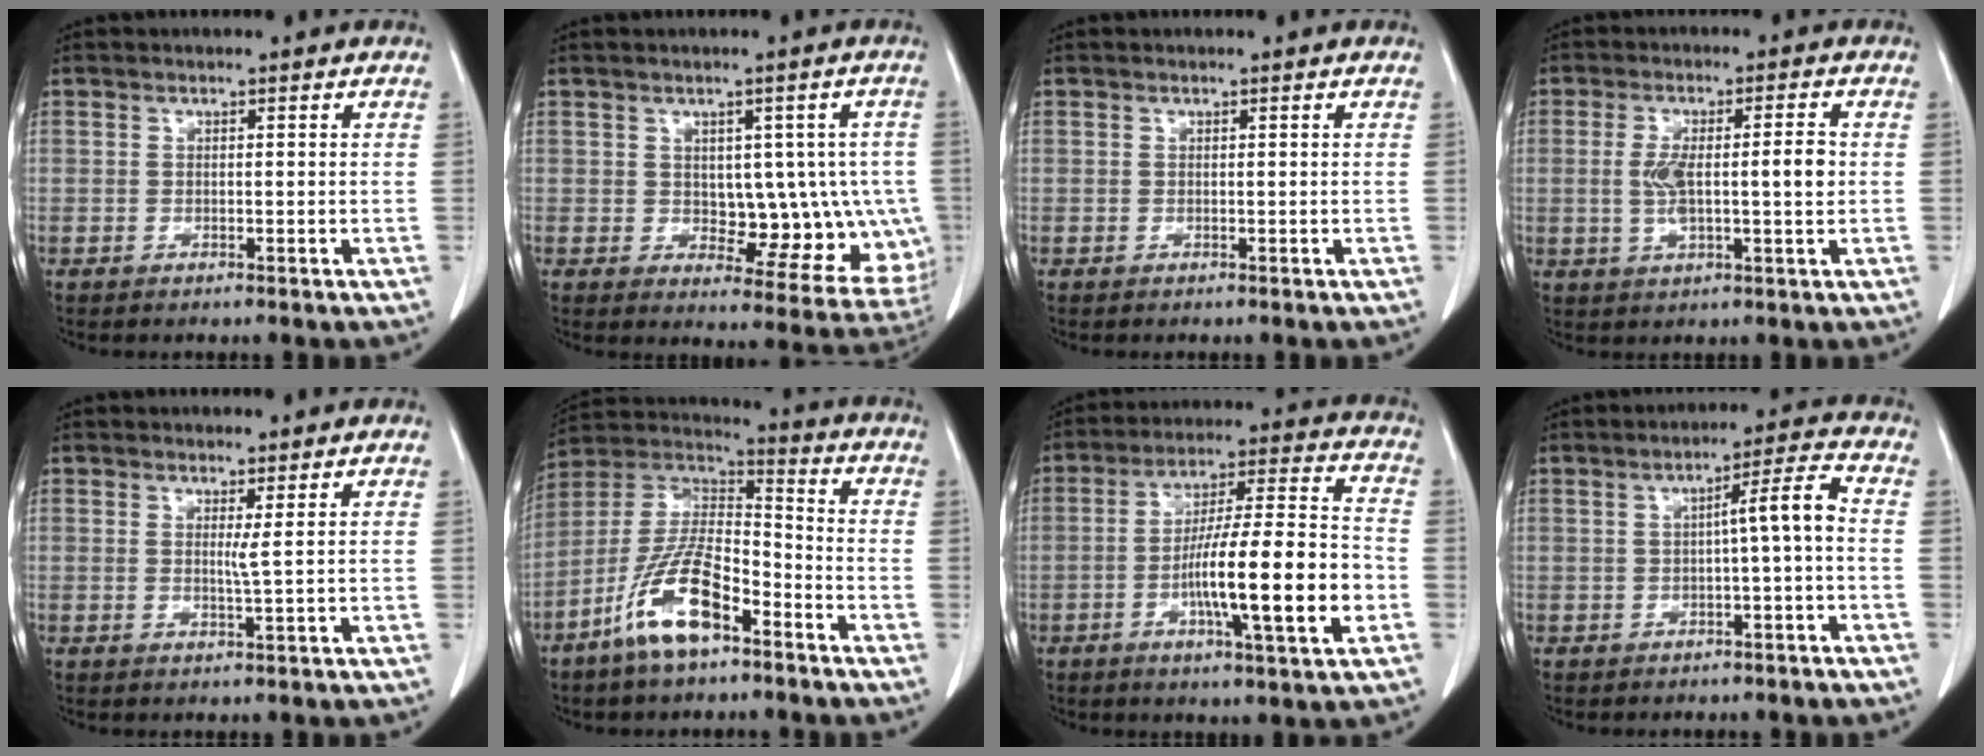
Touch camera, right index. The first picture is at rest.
{"total": 11.2, "force": [0.0, 6.4, 9.2], "torque": [-0.090, 0.014, 0.019]}
{"total": 0.0}
{"total": 8.0, "force": [0.1, 1.8, 7.8], "torque": [-0.145, 0.011, 0.004]}
{"total": 1.3, "force": [0.5, -0.5, 1.0], "torque": [-0.026, -0.008, 0.009]}
{"total": 13.6, "force": [-7.7, 4.1, 10.5], "torque": [-0.216, 0.001, -0.144]}
{"total": 16.8, "force": [-4.4, 1.1, 16.2], "torque": [-0.272, 0.003, -0.072]}
{"total": 4.9, "force": [-0.7, -0.3, 4.8], "torque": [-0.071, 0.016, -0.011]}